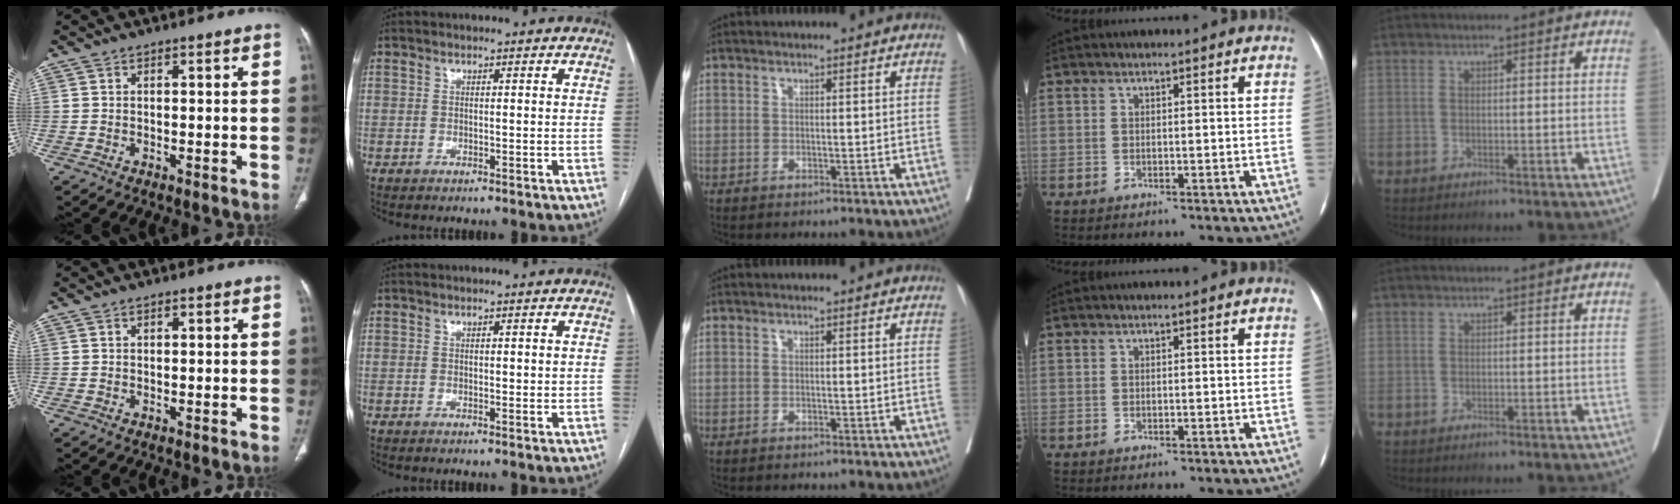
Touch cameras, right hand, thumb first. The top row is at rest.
{"thumb": {"total": 0.7, "force": [0.3, 0.4, 0.4], "torque": [-0.003, 0.001, 0.005]}, "index": {"total": 1.0, "force": [0.3, 0.4, 0.8], "torque": [-0.011, -0.001, 0.005]}}